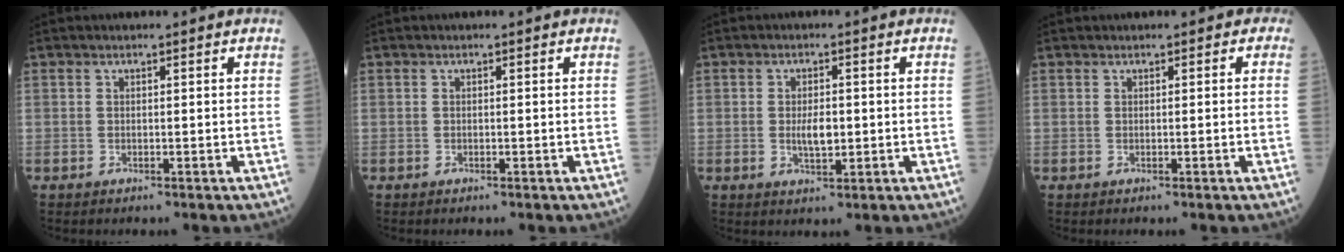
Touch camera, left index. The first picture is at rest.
{"total": 0.0}
{"total": 3.1, "force": [-0.4, 1.2, 2.8], "torque": [-0.051, -0.005, -0.006]}
{"total": 0.7, "force": [0.2, 0.6, 0.4], "torque": [0.002, 0.008, -0.002]}